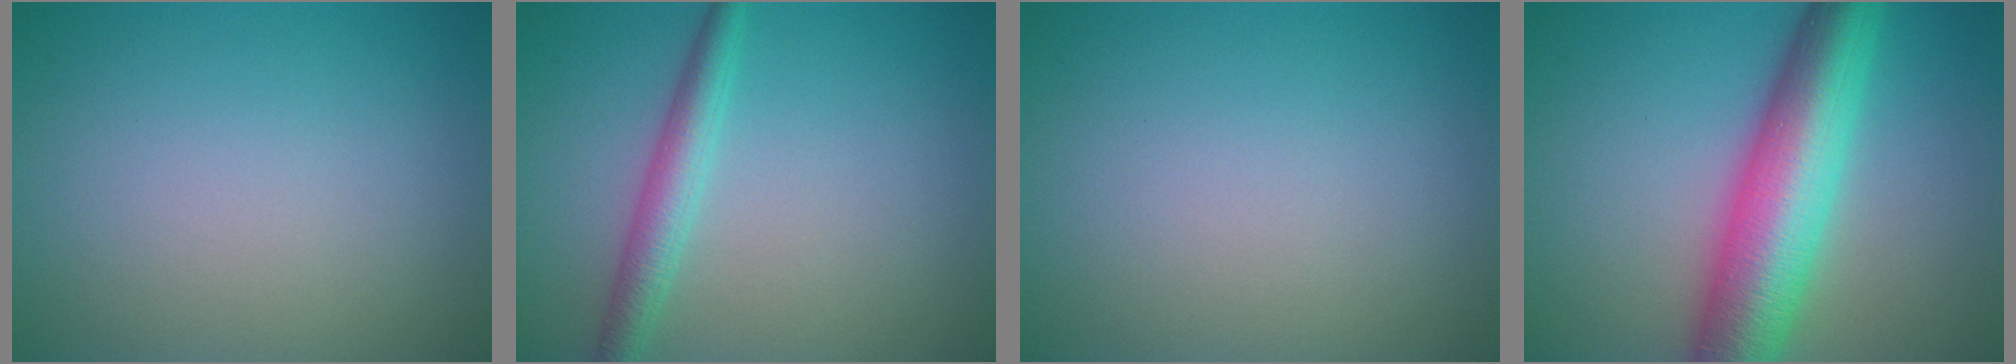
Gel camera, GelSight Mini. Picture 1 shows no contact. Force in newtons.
{"total": 2.9, "press": 2.9, "slide": 0.0}
{"total": 0.0}
{"total": 10.1, "press": 10.1, "slide": 0.1}